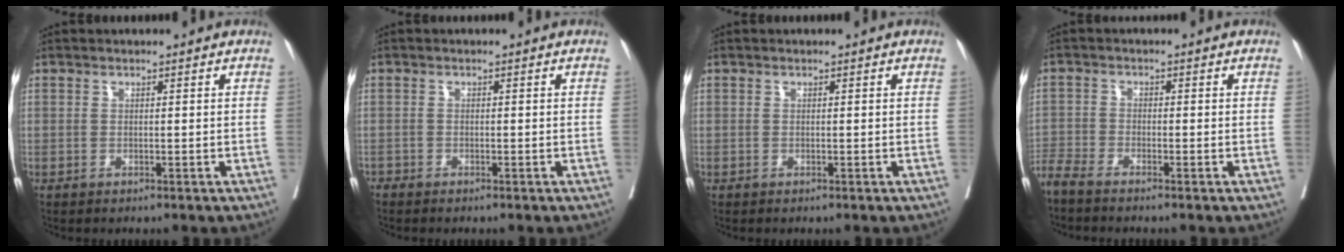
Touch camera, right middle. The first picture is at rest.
{"total": 0.6, "force": [-0.6, 0.1, 0.0], "torque": [-0.001, -0.001, -0.015]}
{"total": 0.0}
{"total": 3.4, "force": [-3.2, -0.3, 1.1], "torque": [-0.024, -0.008, -0.066]}